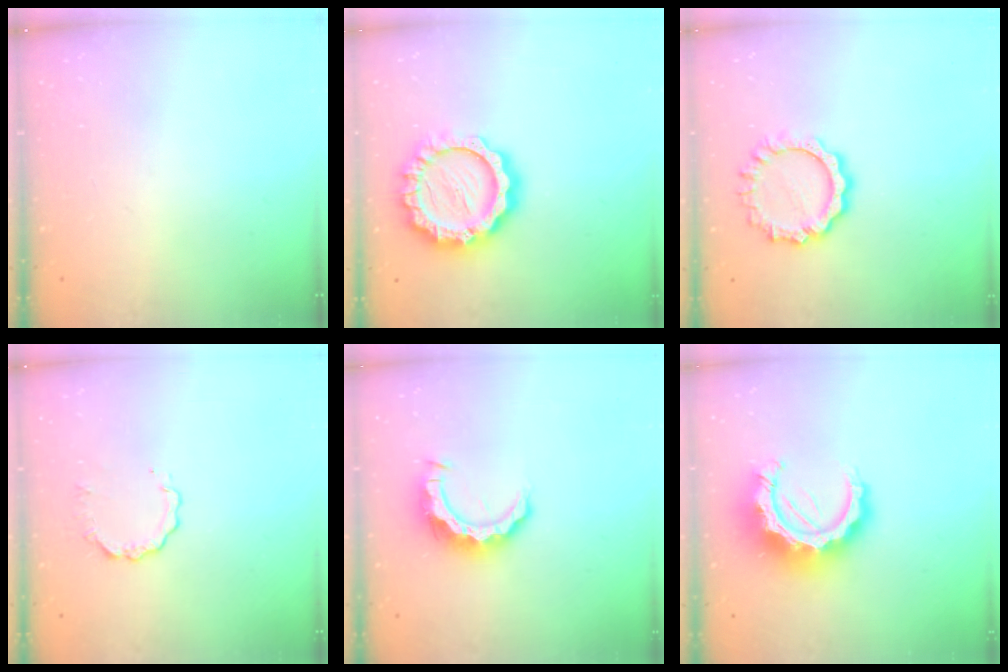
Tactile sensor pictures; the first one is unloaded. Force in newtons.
{"total": 16.5, "press": 16.5, "slide": 1.6}
{"total": 8.9, "press": 8.9, "slide": 0.6}
{"total": 2.9, "press": 2.9, "slide": 0.3}
{"total": 9.2, "press": 9.1, "slide": 1.0}
{"total": 15.4, "press": 15.4, "slide": 1.4}